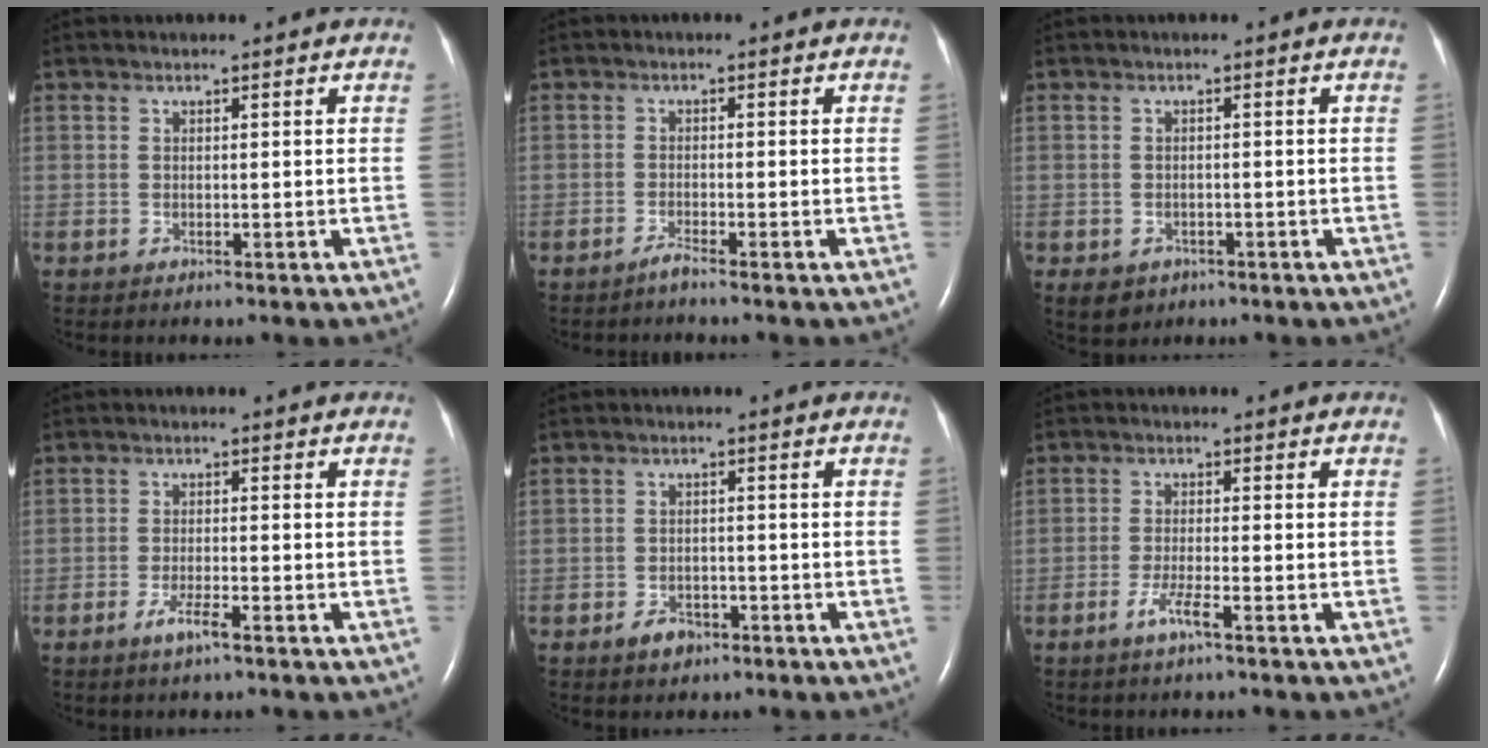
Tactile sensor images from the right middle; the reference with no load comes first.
{"total": 1.4, "force": [-1.2, -0.3, 0.6], "torque": [-0.014, -0.001, -0.024]}
{"total": 3.8, "force": [-2.2, 3.0, 1.0], "torque": [-0.013, 0.001, -0.024]}
{"total": 3.0, "force": [-1.9, 0.2, 2.3], "torque": [-0.049, -0.004, -0.037]}
{"total": 3.1, "force": [-2.0, 1.9, 1.3], "torque": [-0.024, 0.003, -0.026]}
{"total": 3.1, "force": [-1.9, 0.0, 2.5], "torque": [-0.056, -0.005, -0.040]}